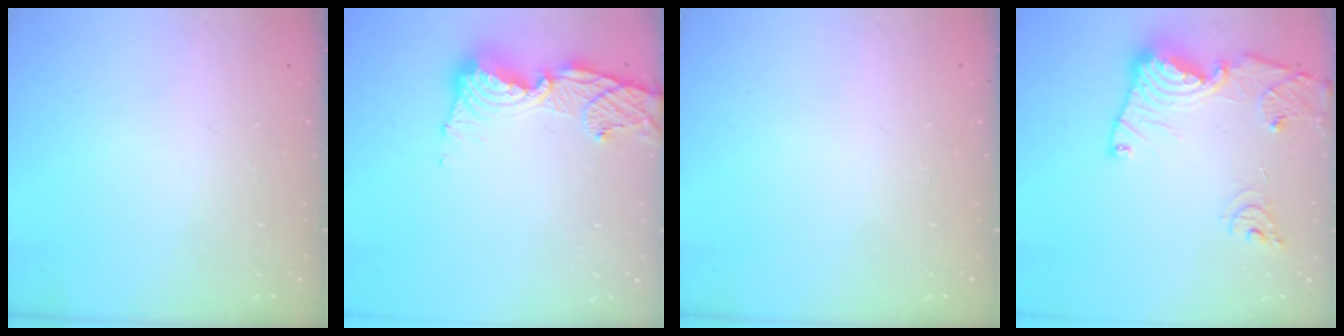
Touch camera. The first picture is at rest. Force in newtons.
{"total": 13.3, "press": 13.2, "slide": 1.6}
{"total": 0.0}
{"total": 16.7, "press": 16.6, "slide": 1.6}